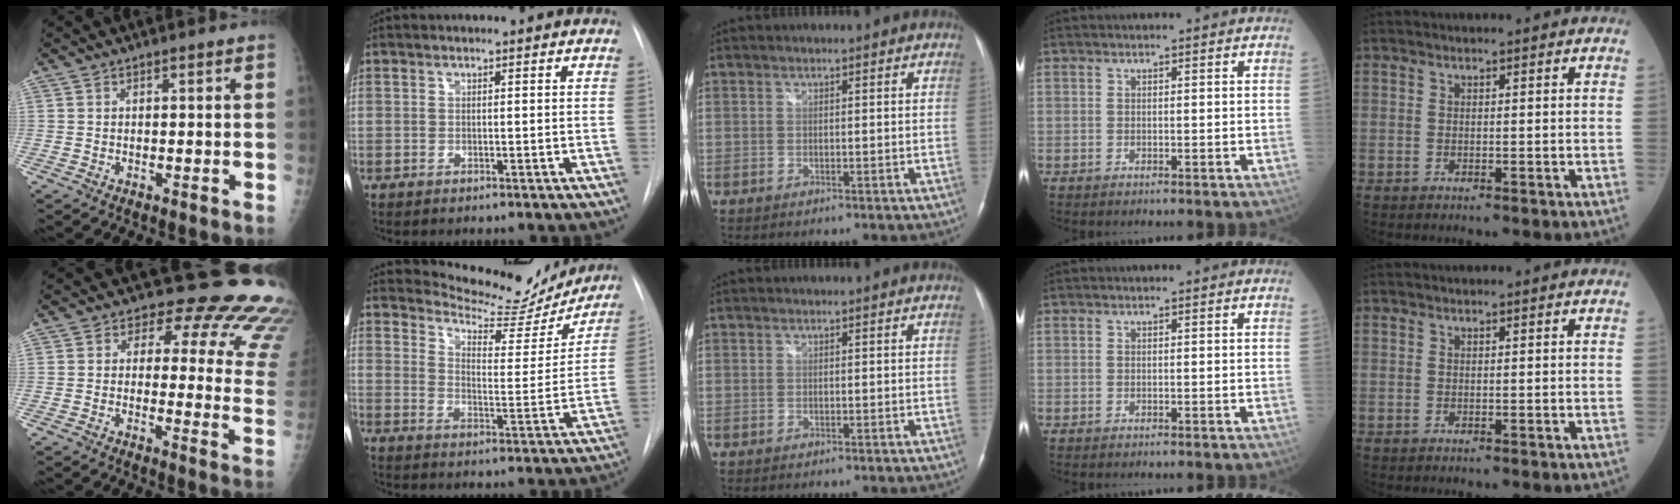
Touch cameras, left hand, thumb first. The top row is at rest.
{"thumb": {"total": 18.7, "force": [14.2, 8.4, 8.7], "torque": [-0.049, -0.091, 0.127]}, "index": {"total": 15.3, "force": [14.8, 3.1, 2.2], "torque": [-0.027, -0.045, 0.189]}}